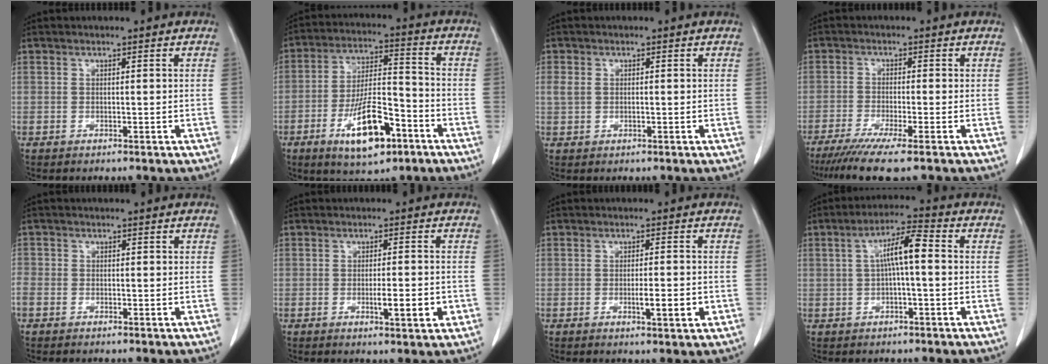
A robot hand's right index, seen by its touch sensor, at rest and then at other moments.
{"total": 13.2, "force": [-6.6, 4.1, 10.6], "torque": [-0.198, -0.004, -0.109]}
{"total": 2.2, "force": [0.1, 1.5, 1.6], "torque": [-0.045, 0.012, 0.004]}
{"total": 8.1, "force": [-6.0, -0.1, 5.5], "torque": [-0.086, -0.020, -0.096]}
{"total": 3.4, "force": [-1.7, 2.6, 1.2], "torque": [-0.047, 0.000, -0.037]}
{"total": 4.5, "force": [-1.3, 0.6, 4.2], "torque": [-0.066, -0.003, -0.017]}
{"total": 3.9, "force": [-1.2, 0.5, 3.7], "torque": [-0.058, -0.003, -0.015]}
{"total": 6.5, "force": [0.4, 1.0, 6.4], "torque": [-0.116, 0.022, 0.006]}